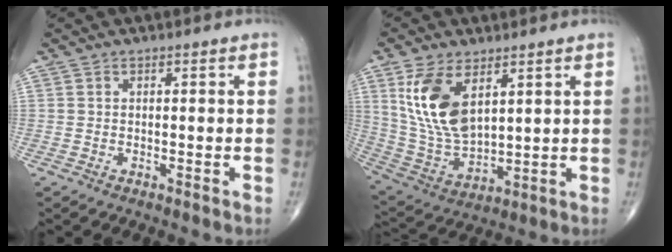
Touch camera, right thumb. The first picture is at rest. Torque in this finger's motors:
{"motor_torque": [-0.63, 1.34, 1.37, 0.89, 0.40]}